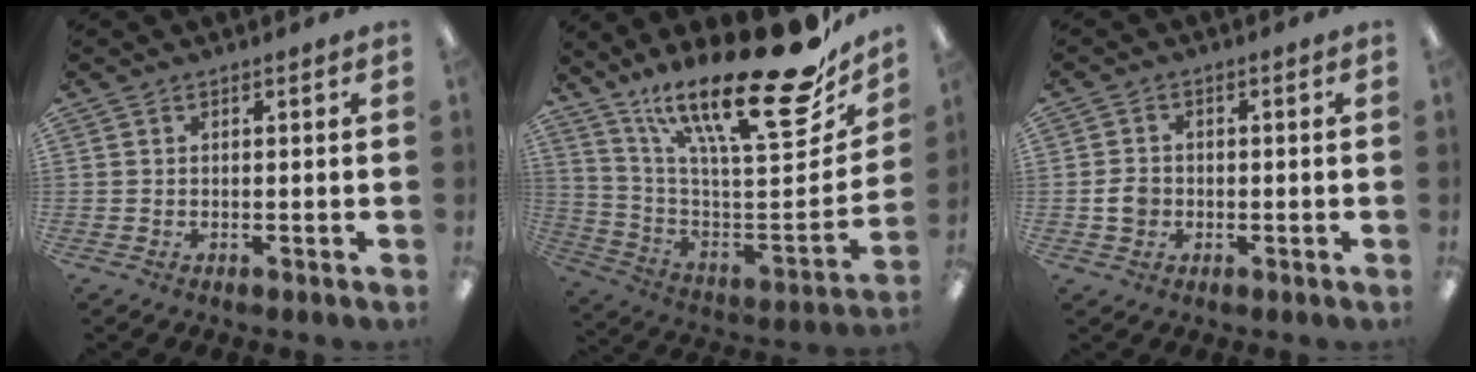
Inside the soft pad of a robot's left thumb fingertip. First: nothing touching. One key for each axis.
{"total": 28.3, "fx": 19.5, "fy": 7.8, "fz": 19.0, "tx": -0.280, "ty": -0.143, "tz": 0.319}
{"total": 3.6, "fx": -0.6, "fy": 3.0, "fz": 2.0, "tx": -0.041, "ty": 0.005, "tz": -0.014}